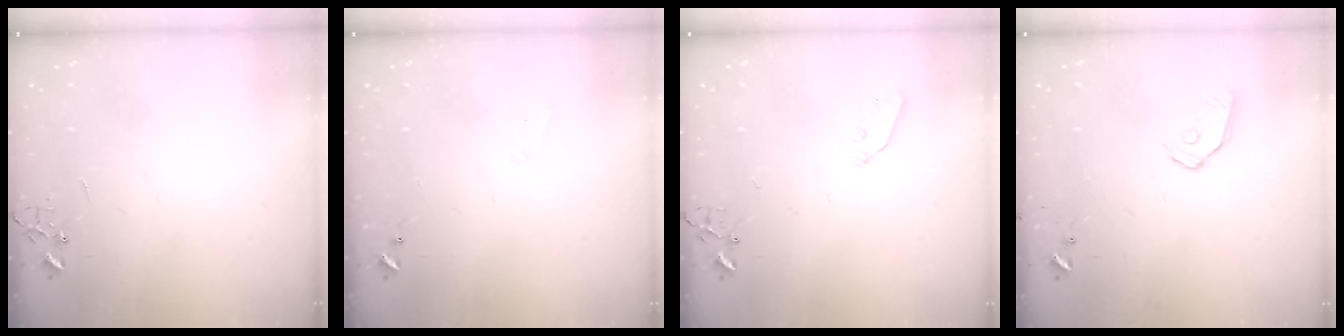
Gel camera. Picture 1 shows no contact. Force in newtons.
{"total": 5.0, "press": 5.0, "slide": 0.9}
{"total": 4.4, "press": 4.3, "slide": 0.8}
{"total": 9.2, "press": 9.2, "slide": 1.0}